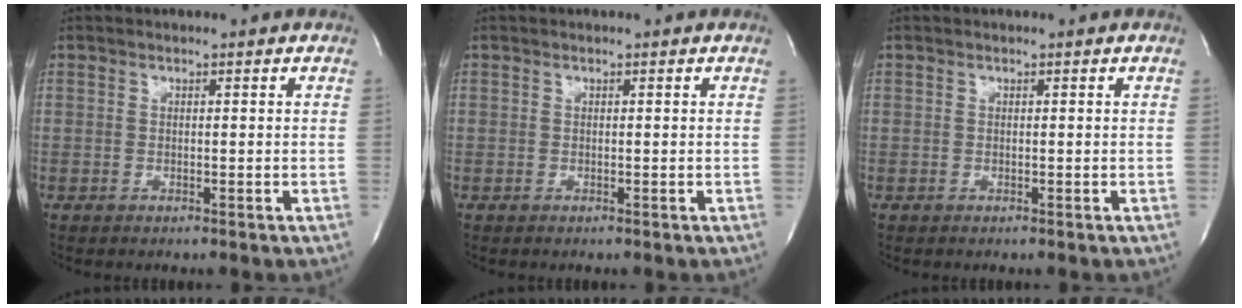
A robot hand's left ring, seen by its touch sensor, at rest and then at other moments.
{"total": 0.0}
{"total": 0.0}